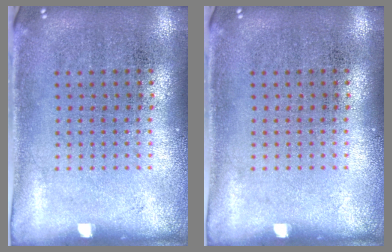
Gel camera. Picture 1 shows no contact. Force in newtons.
{"total": 0.0}